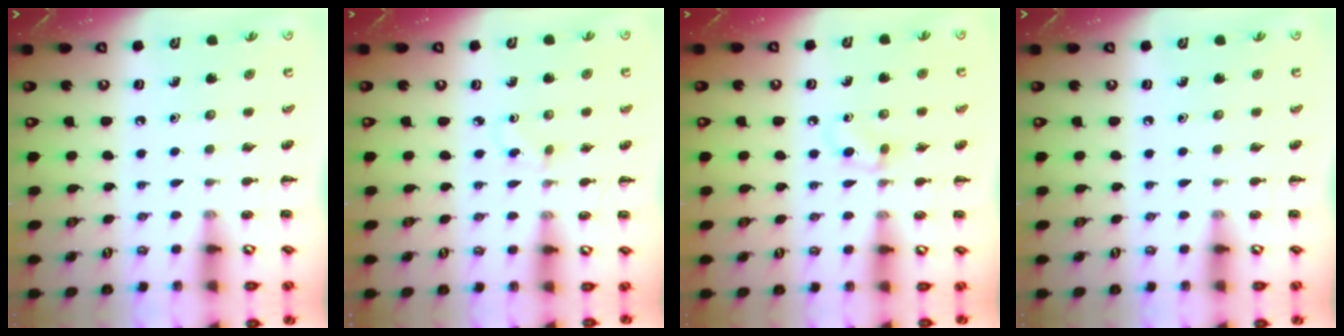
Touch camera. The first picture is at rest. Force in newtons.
{"total": 1.8, "press": 1.6, "slide": 0.8}
{"total": 4.3, "press": 3.9, "slide": 1.8}
{"total": 0.0}